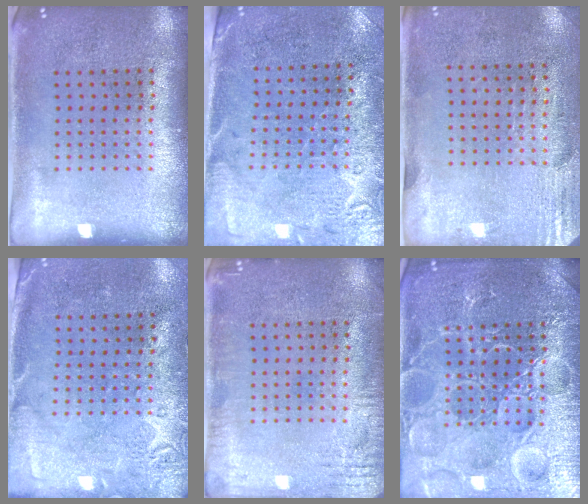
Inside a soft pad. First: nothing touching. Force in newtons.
{"total": 2.8, "press": 2.5, "slide": 1.3}
{"total": 2.9, "press": 2.5, "slide": 1.5}
{"total": 2.7, "press": 2.2, "slide": 1.6}
{"total": 2.7, "press": 2.7, "slide": 0.2}
{"total": 7.4, "press": 7.3, "slide": 1.0}